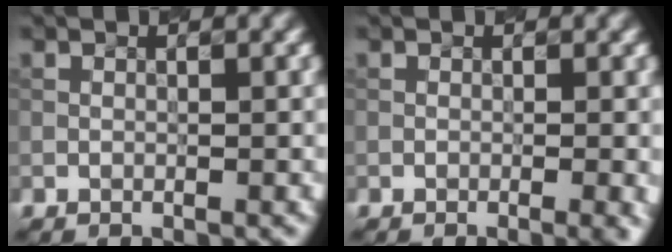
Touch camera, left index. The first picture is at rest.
{"total": 2.5, "force": [-0.7, 0.8, 2.2], "torque": [-0.014, 0.013, -0.004]}